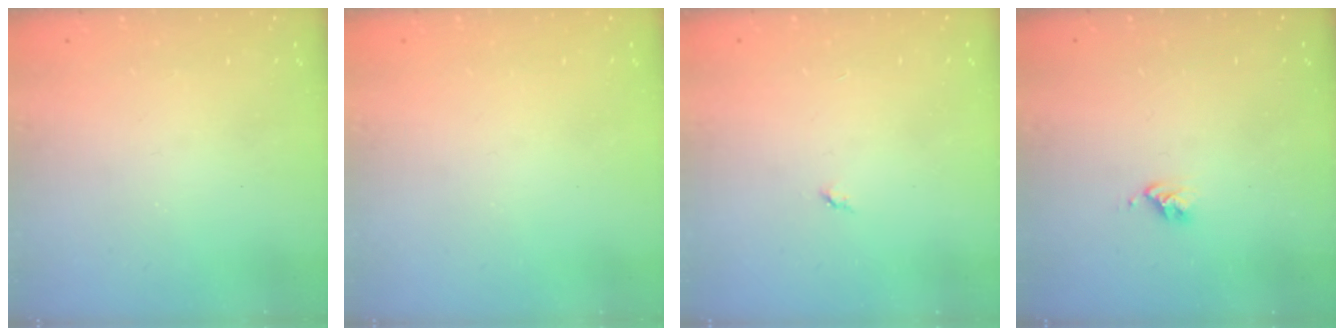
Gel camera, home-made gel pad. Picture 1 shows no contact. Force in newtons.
{"total": 0.0}
{"total": 2.8, "press": 2.8, "slide": 0.4}
{"total": 2.7, "press": 2.6, "slide": 0.4}